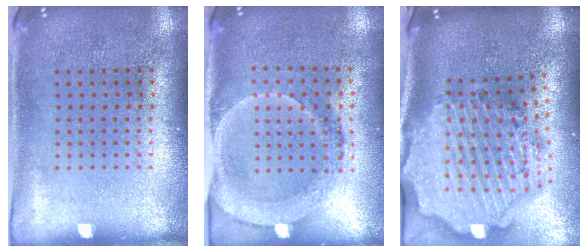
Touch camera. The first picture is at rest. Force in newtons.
{"total": 1.8, "press": 1.6, "slide": 0.7}
{"total": 3.5, "press": 3.0, "slide": 1.8}